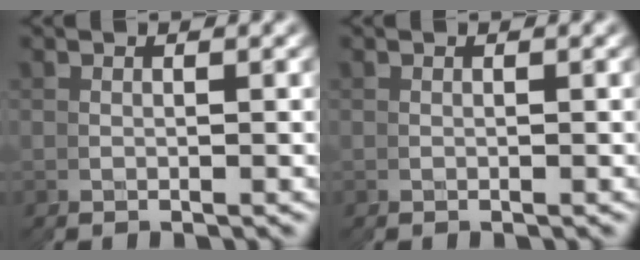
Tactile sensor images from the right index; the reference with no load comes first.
{"total": 0.0}